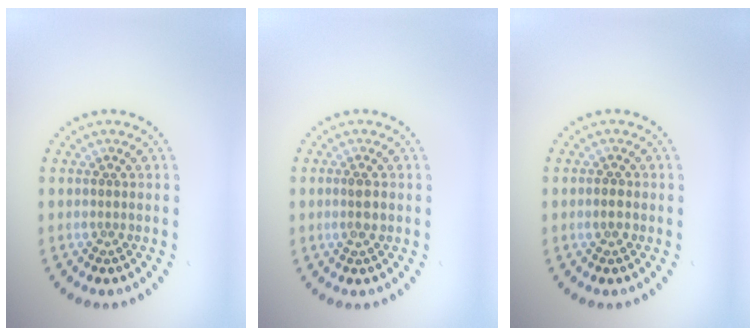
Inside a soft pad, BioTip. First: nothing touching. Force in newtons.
{"total": 1.6, "press": 1.4, "slide": 0.7}
{"total": 1.1, "press": 1.0, "slide": 0.2}